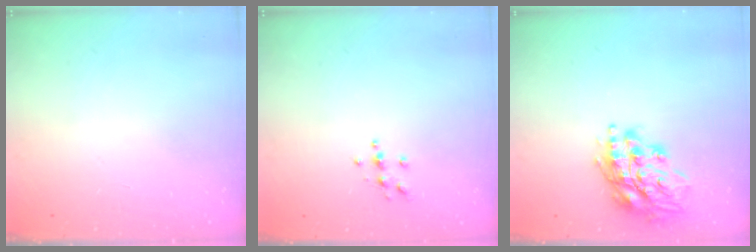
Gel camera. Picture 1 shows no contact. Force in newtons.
{"total": 3.9, "press": 3.8, "slide": 0.4}
{"total": 17.6, "press": 17.4, "slide": 2.6}